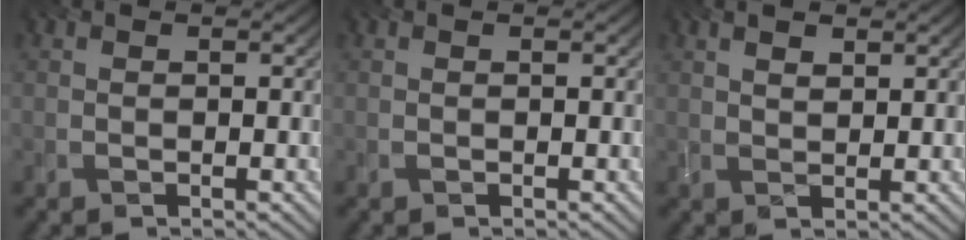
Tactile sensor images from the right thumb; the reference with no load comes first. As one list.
[{"total": 0.0}, {"total": 2.1, "force": [1.3, 0.9, 1.4], "torque": [-0.027, -0.002, 0.028]}]